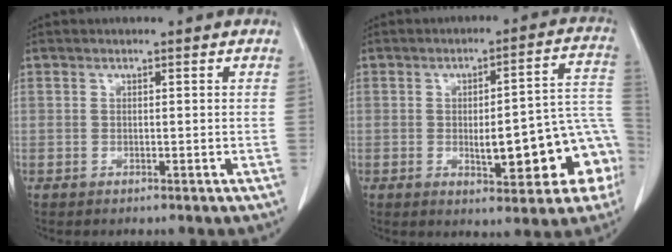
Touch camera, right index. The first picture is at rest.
{"total": 15.3, "force": [-3.9, 4.1, 14.2], "torque": [-0.124, 0.043, -0.035]}